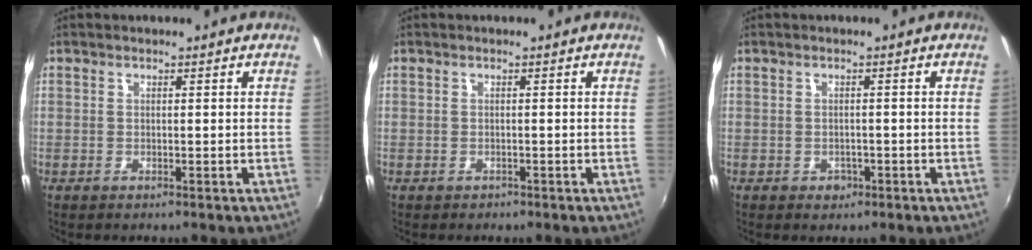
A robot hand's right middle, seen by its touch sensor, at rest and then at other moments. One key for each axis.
{"total": 0.9, "fx": -0.6, "fy": 0.6, "fz": 0.0, "tx": -0.002, "ty": -0.001, "tz": -0.008}
{"total": 2.0, "fx": -0.9, "fy": 1.7, "fz": 0.6, "tx": -0.013, "ty": -0.003, "tz": -0.010}